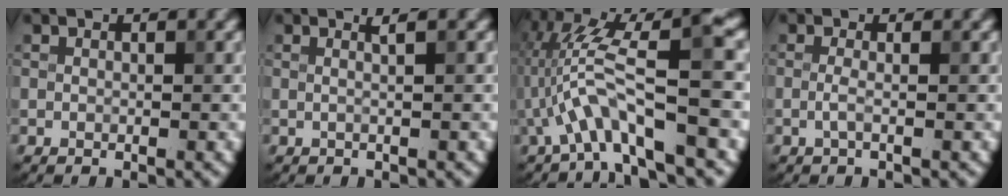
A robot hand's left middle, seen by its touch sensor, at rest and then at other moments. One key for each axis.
{"total": 1.5, "fx": 0.3, "fy": 0.5, "fz": 1.4, "tx": -0.016, "ty": 0.001, "tz": -0.006}
{"total": 7.6, "fx": -1.8, "fy": 1.3, "fz": 7.3, "tx": -0.140, "ty": 0.019, "tz": -0.034}
{"total": 1.1, "fx": -0.2, "fy": 0.3, "fz": 1.0, "tx": -0.023, "ty": -0.005, "tz": -0.007}